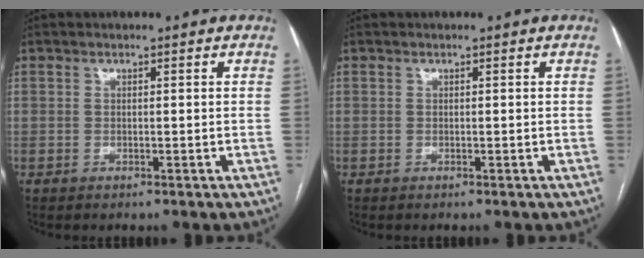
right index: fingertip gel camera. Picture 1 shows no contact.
{"total": 0.0}